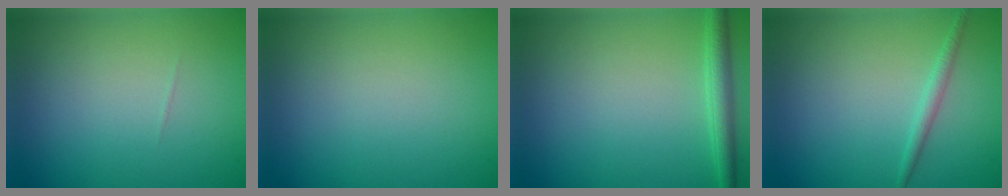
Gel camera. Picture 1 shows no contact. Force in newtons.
{"total": 0.0}
{"total": 2.3, "press": 2.3, "slide": 0.1}
{"total": 1.2, "press": 1.2, "slide": 0.1}